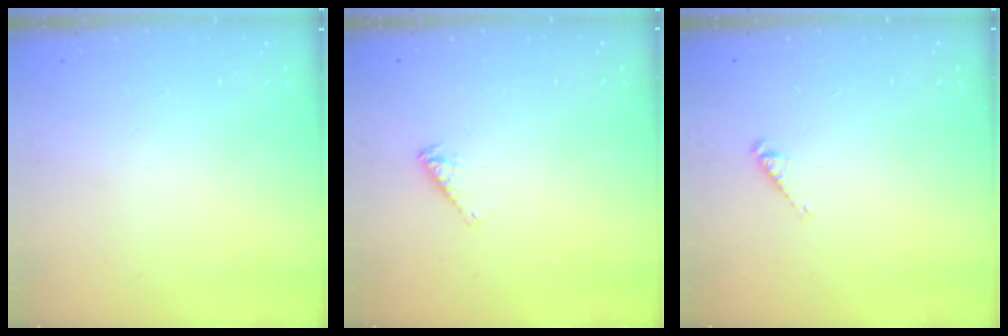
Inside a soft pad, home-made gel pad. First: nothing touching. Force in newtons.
{"total": 2.5, "press": 2.5, "slide": 0.4}
{"total": 2.8, "press": 2.8, "slide": 0.4}